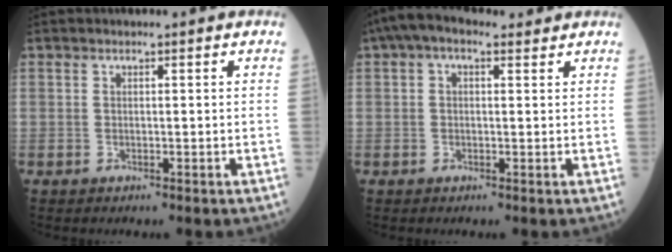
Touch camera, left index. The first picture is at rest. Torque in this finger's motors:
{"motor_torque": [0.56, -0.50, 0.00, 0.09]}